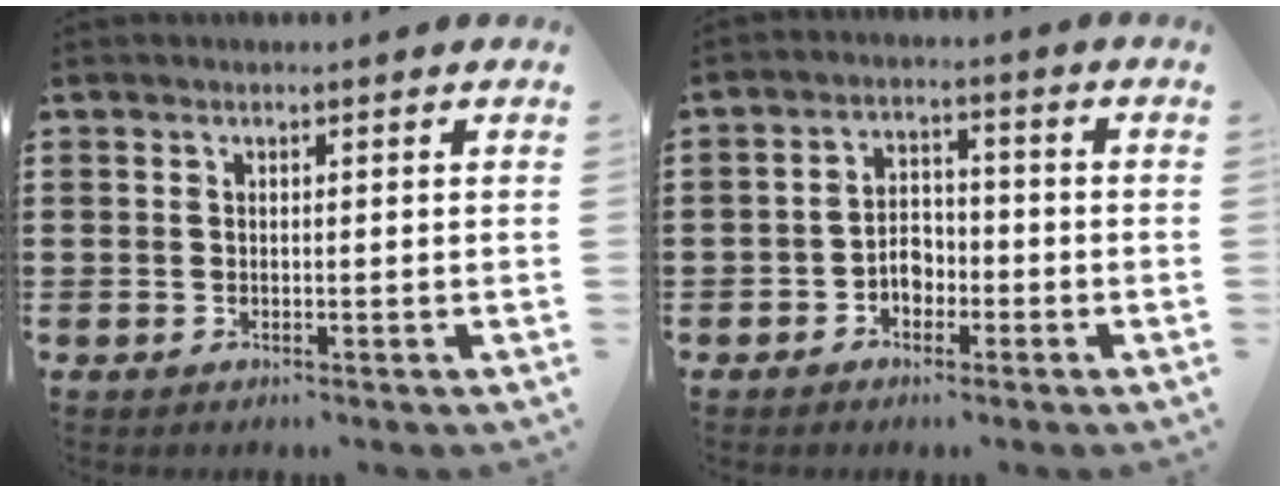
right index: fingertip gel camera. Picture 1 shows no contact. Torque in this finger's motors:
{"motor_torque": [0.22, 0.27, 0.07, -0.03]}